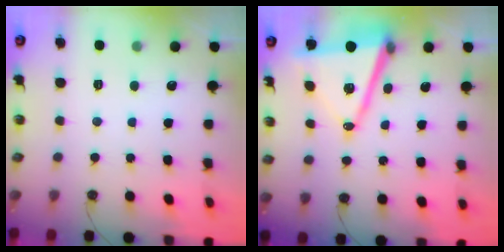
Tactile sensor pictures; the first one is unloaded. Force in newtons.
{"total": 13.8, "press": 13.3, "slide": 3.8}